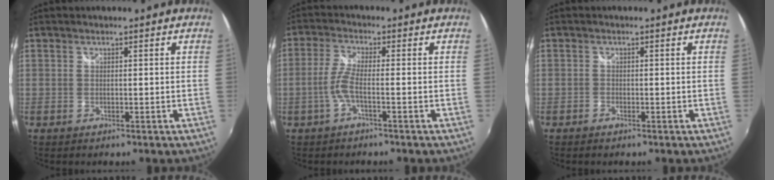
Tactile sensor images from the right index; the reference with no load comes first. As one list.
[{"total": 4.1, "force": [-1.6, 0.2, 3.7], "torque": [-0.090, 0.001, -0.033]}, {"total": 0.9, "force": [-0.8, 0.5, 0.3], "torque": [-0.009, -0.002, -0.016]}]